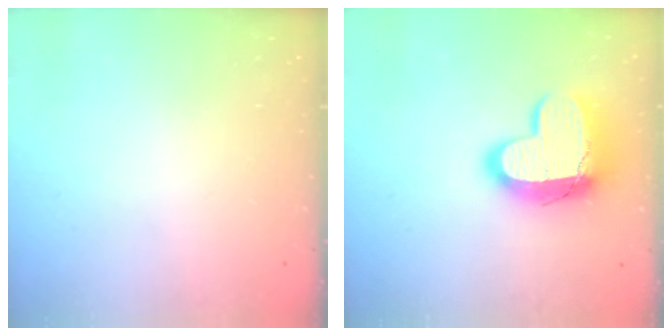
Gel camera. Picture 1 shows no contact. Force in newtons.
{"total": 15.8, "press": 15.7, "slide": 1.0}